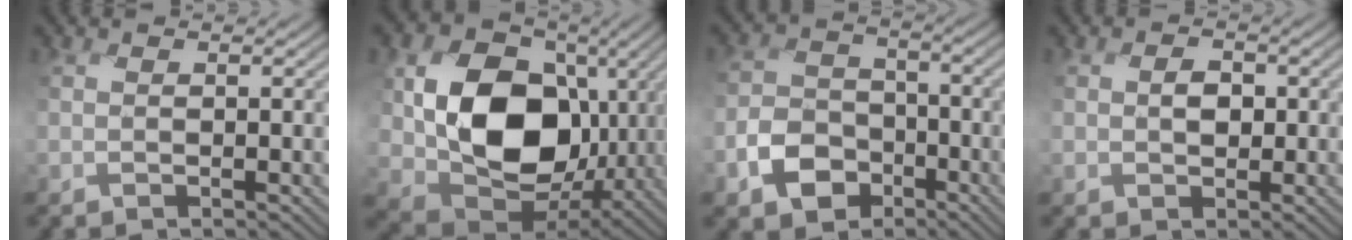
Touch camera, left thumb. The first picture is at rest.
{"total": 15.9, "force": [-0.2, 11.9, 10.6], "torque": [-0.223, -0.014, -0.007]}
{"total": 6.5, "force": [-4.3, 4.4, 2.1], "torque": [-0.037, -0.009, -0.091]}
{"total": 2.1, "force": [-0.3, 1.7, 1.3], "torque": [-0.025, -0.001, -0.009]}